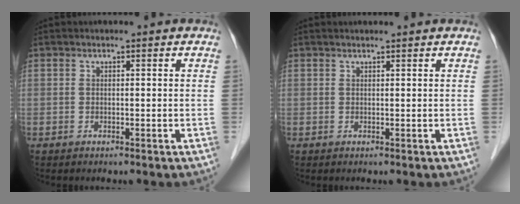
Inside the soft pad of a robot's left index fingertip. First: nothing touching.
{"total": 1.4, "force": [1.3, -0.1, 0.5], "torque": [-0.007, 0.014, 0.023]}